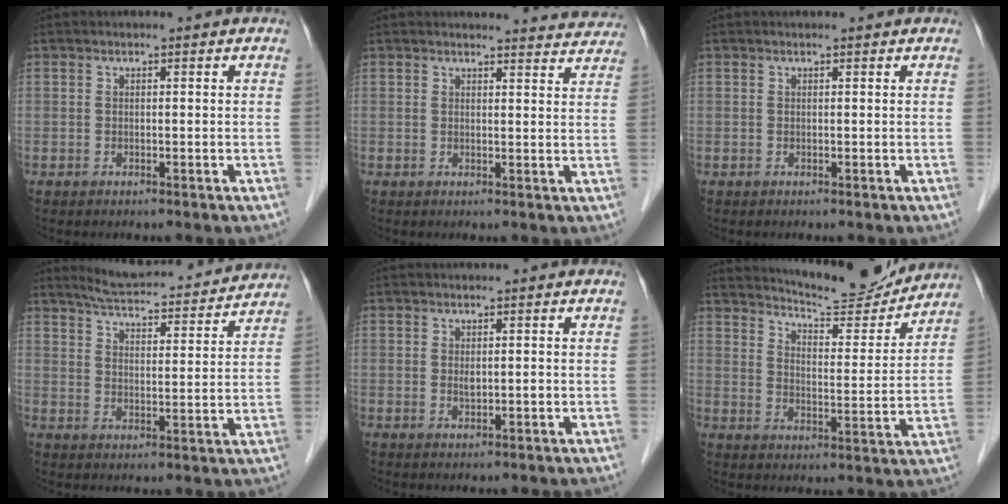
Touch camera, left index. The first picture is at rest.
{"total": 8.2, "force": [8.1, 1.2, 0.4], "torque": [0.018, -0.014, 0.065]}
{"total": 0.6, "force": [0.6, 0.1, 0.1], "torque": [-0.005, 0.007, 0.008]}
{"total": 16.8, "force": [16.0, 2.3, 4.8], "torque": [-0.070, 0.003, 0.212]}
{"total": 1.3, "force": [0.1, 0.4, 1.2], "torque": [-0.023, -0.003, 0.005]}
{"total": 14.4, "force": [13.8, 1.4, 3.7], "torque": [-0.061, -0.015, 0.193]}